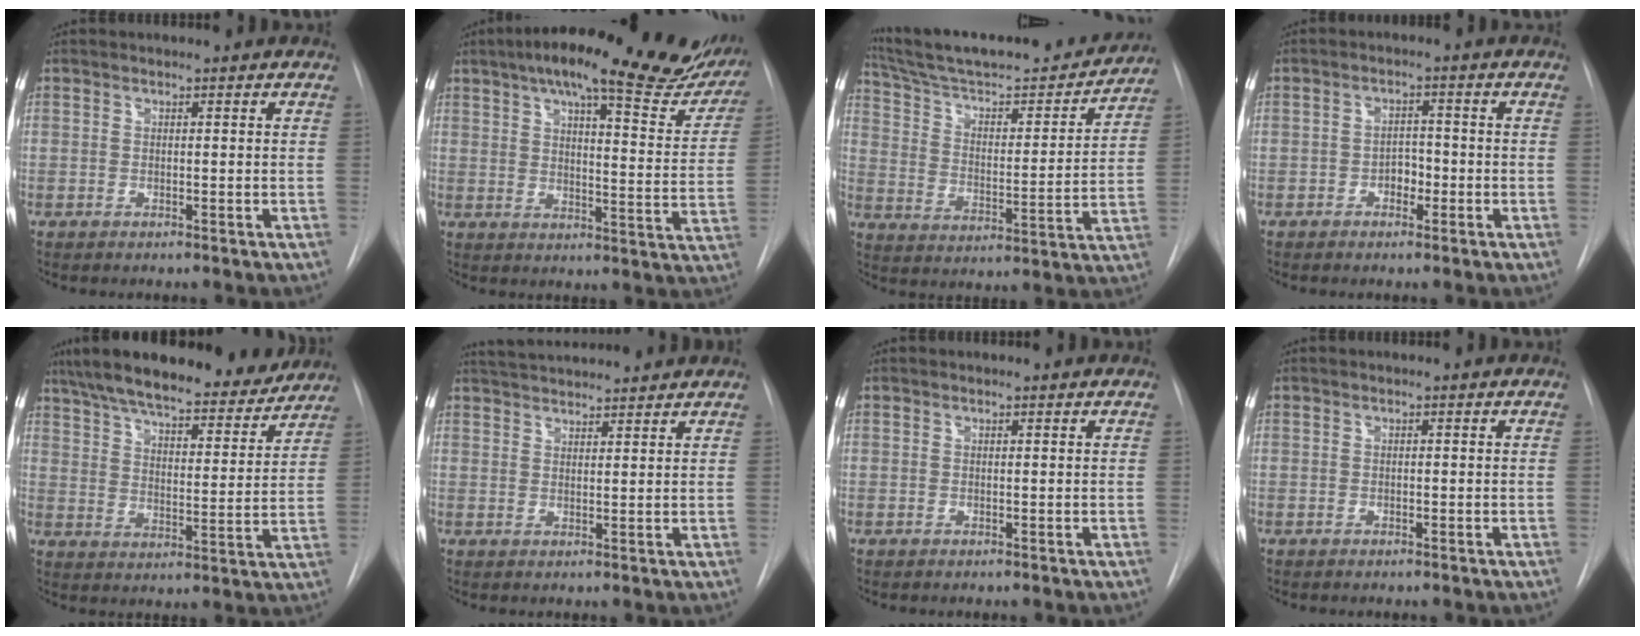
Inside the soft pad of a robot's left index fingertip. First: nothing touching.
{"total": 26.8, "force": [21.7, 5.8, 14.7], "torque": [-0.211, -0.015, 0.263]}
{"total": 24.9, "force": [22.7, 3.6, 9.6], "torque": [-0.151, -0.024, 0.326]}
{"total": 2.5, "force": [-1.1, 1.7, 1.5], "torque": [-0.015, 0.008, -0.019]}
{"total": 23.5, "force": [20.3, 5.4, 10.5], "torque": [-0.174, 0.011, 0.281]}
{"total": 10.1, "force": [9.5, 0.9, 3.2], "torque": [-0.059, 0.031, 0.142]}
{"total": 0.7, "force": [0.7, 0.0, 0.1], "torque": [-0.006, 0.006, 0.009]}
{"total": 0.0}